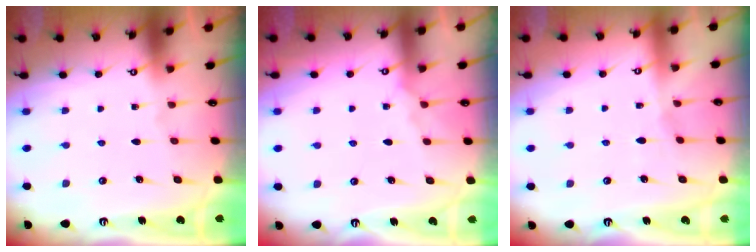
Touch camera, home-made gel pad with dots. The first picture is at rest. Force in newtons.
{"total": 5.1, "press": 5.0, "slide": 0.7}
{"total": 2.8, "press": 2.8, "slide": 0.4}